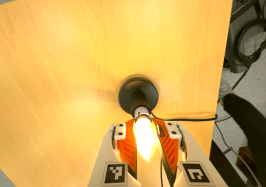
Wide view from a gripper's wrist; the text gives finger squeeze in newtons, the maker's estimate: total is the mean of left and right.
{"total": 21.1, "left": 17.3, "right": 24.9}